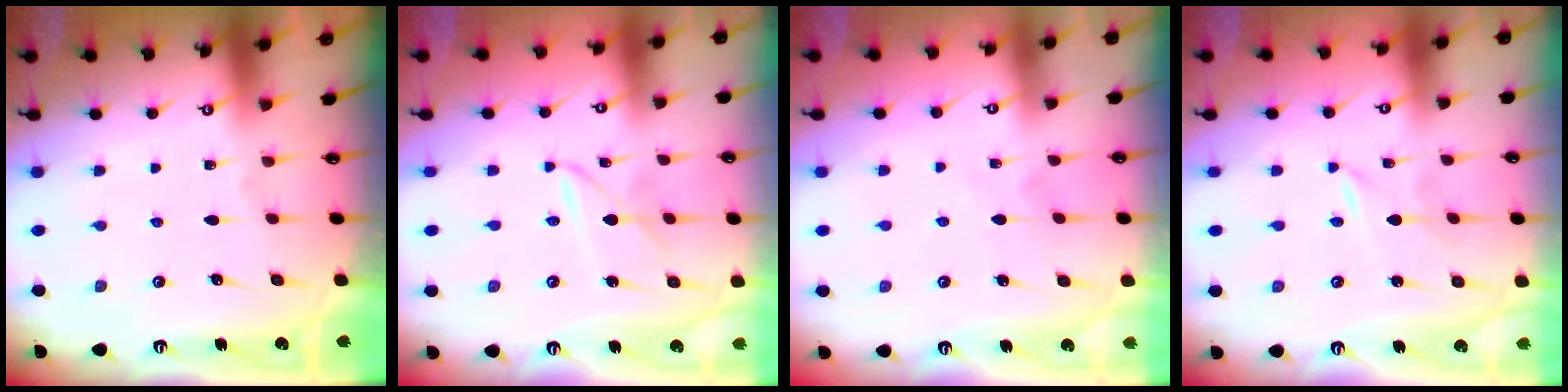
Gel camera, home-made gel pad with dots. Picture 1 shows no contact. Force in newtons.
{"total": 3.1, "press": 3.1, "slide": 0.4}
{"total": 3.7, "press": 3.7, "slide": 0.5}
{"total": 0.0}